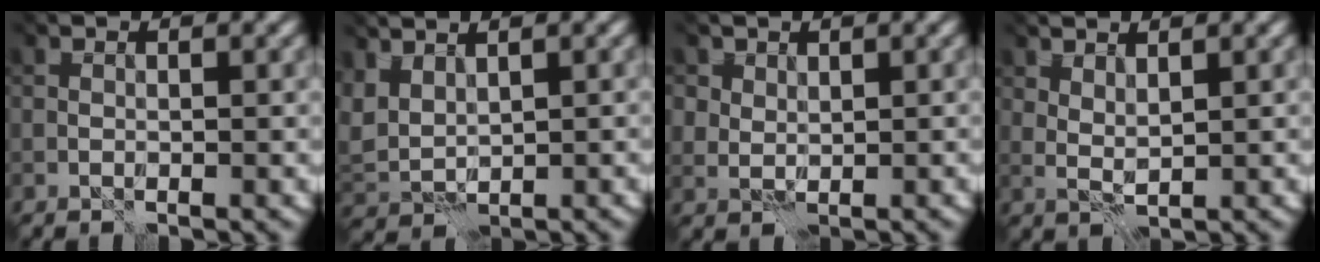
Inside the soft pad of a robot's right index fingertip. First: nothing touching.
{"total": 2.3, "force": [1.8, 1.1, 0.9], "torque": [-0.031, 0.003, 0.040]}
{"total": 2.2, "force": [1.8, 1.2, 0.2], "torque": [-0.009, -0.010, 0.041]}
{"total": 1.5, "force": [1.5, -0.1, 0.4], "torque": [-0.015, -0.003, 0.031]}